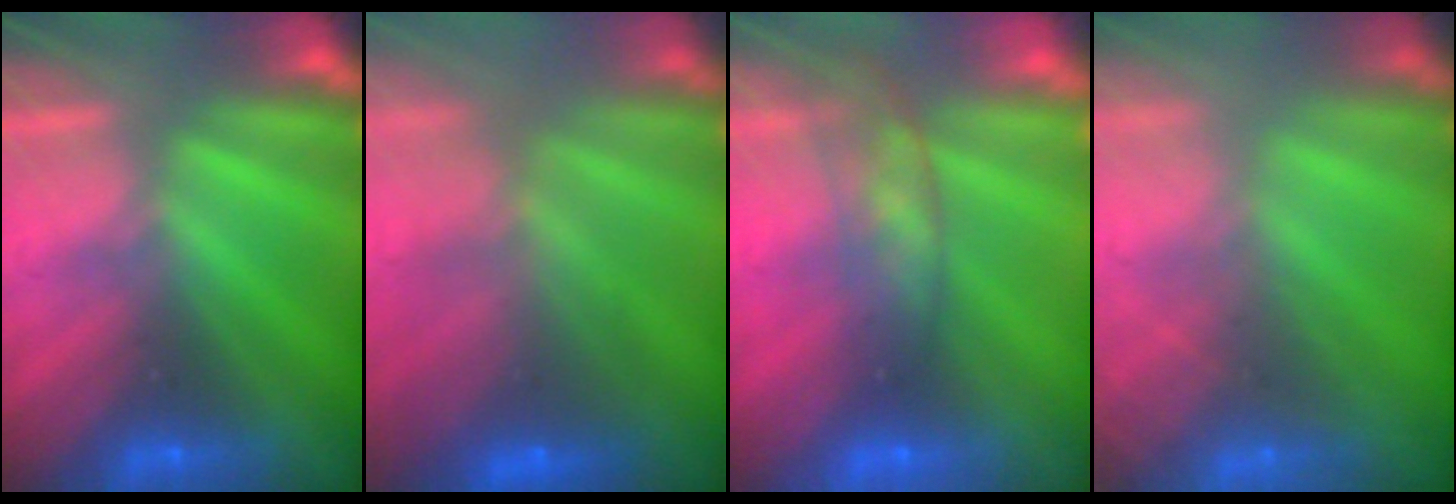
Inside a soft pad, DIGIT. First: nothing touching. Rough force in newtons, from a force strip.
{"total": 7.6}
{"total": 5.8}
{"total": 5.7}